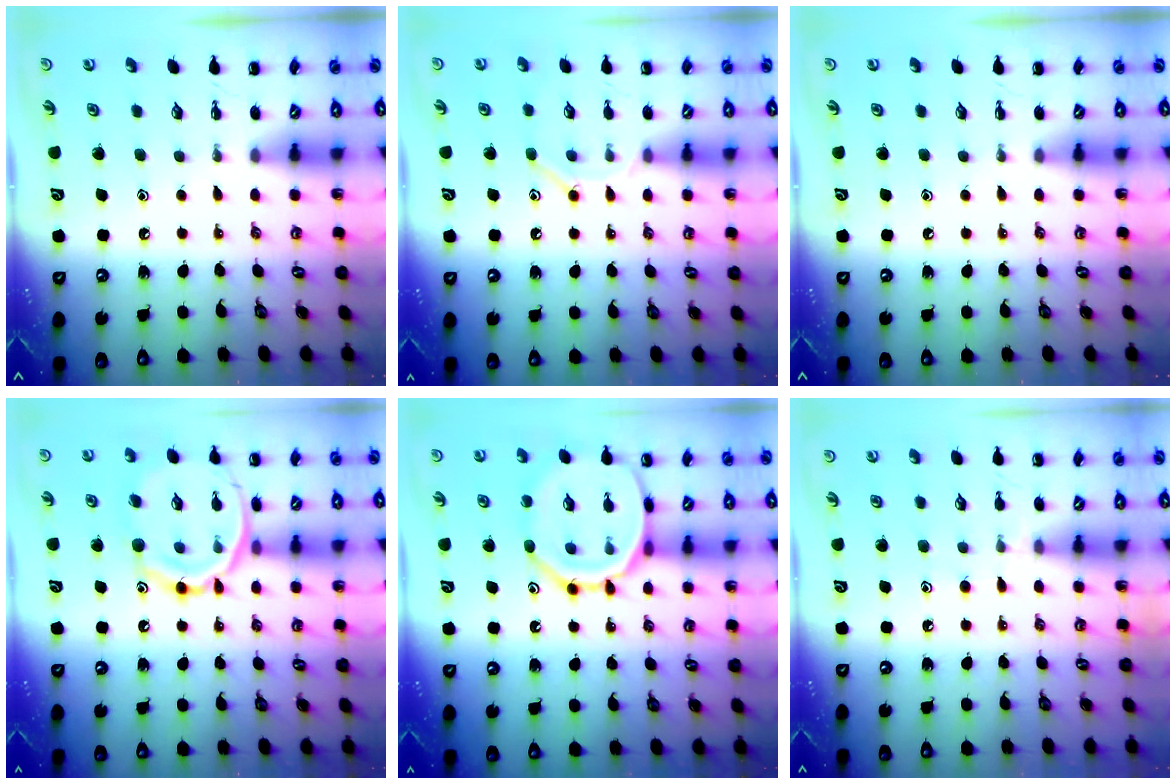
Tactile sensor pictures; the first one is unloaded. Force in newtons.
{"total": 8.4, "press": 8.4, "slide": 0.6}
{"total": 0.0}
{"total": 15.3, "press": 15.2, "slide": 1.6}
{"total": 15.8, "press": 15.7, "slide": 0.9}
{"total": 6.0, "press": 5.6, "slide": 2.3}